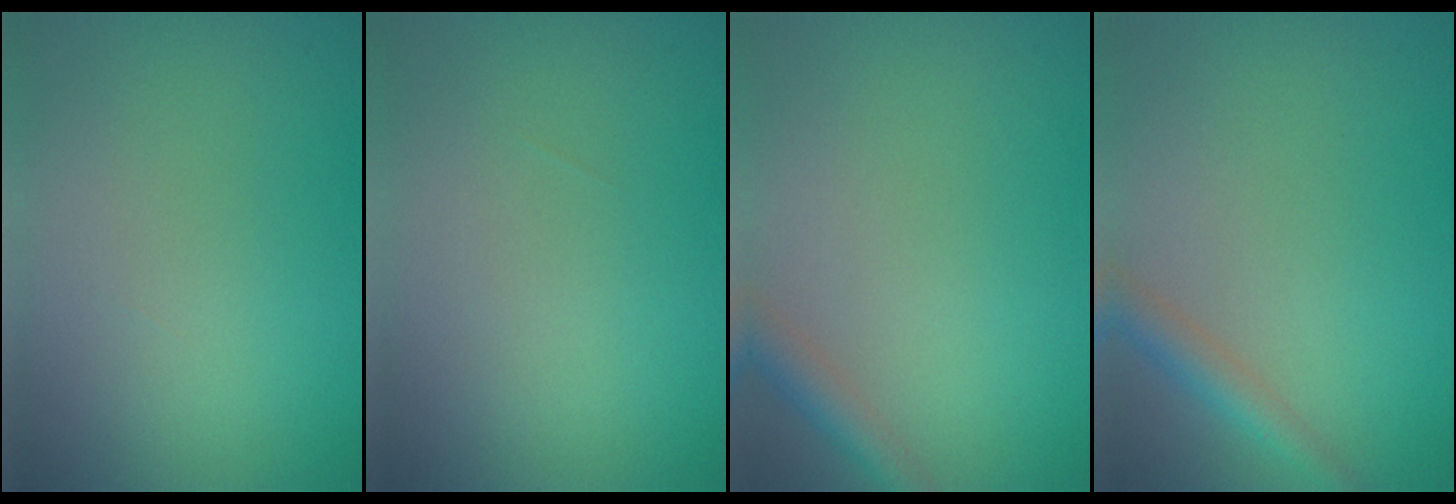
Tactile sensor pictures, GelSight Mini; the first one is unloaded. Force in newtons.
{"total": 0.0}
{"total": 2.3, "press": 2.3, "slide": 0.1}
{"total": 2.3, "press": 2.3, "slide": 0.1}